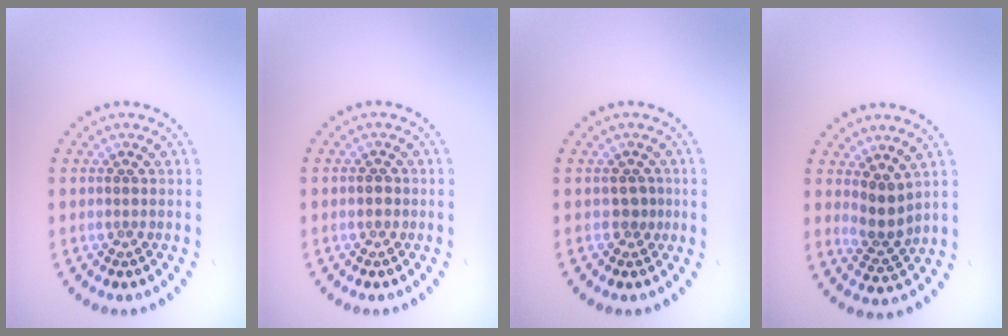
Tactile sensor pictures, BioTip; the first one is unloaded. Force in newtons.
{"total": 0.8, "press": 0.8, "slide": 0.1}
{"total": 1.2, "press": 1.0, "slide": 0.7}
{"total": 2.7, "press": 2.1, "slide": 1.7}